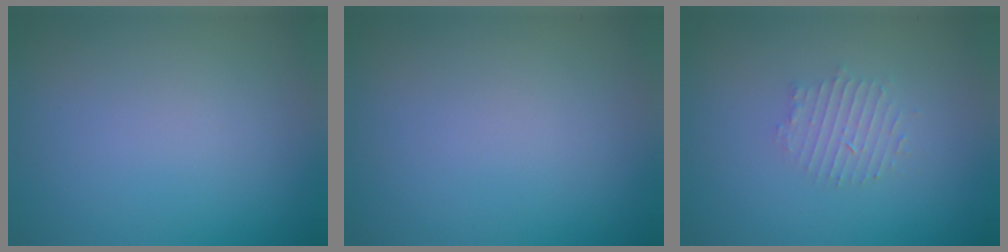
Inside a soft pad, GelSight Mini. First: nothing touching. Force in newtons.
{"total": 0.0}
{"total": 1.8, "press": 1.7, "slide": 0.4}